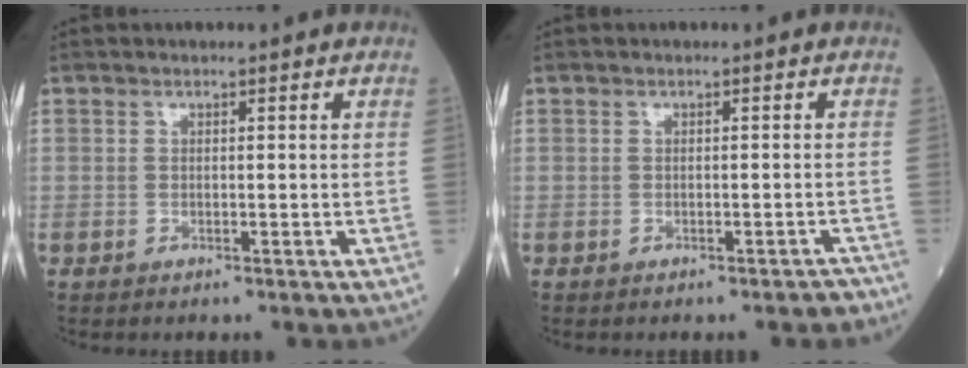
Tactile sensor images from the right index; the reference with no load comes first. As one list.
[{"total": 1.9, "force": [-1.7, 0.6, 0.7], "torque": [-0.007, -0.001, -0.018]}]